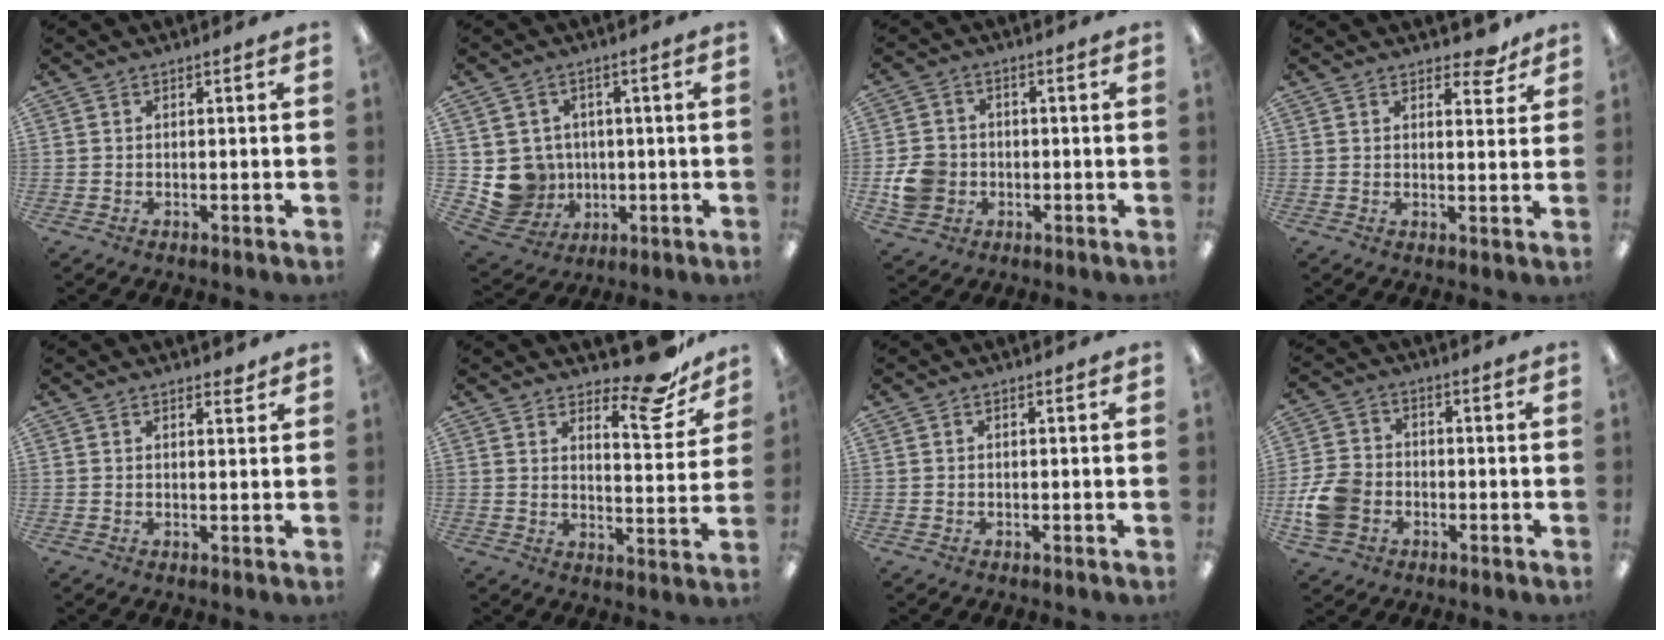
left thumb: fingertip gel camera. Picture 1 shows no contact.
{"total": 8.1, "force": [0.1, 8.0, 1.2], "torque": [-0.052, 0.000, 0.013]}
{"total": 7.6, "force": [-1.7, 6.8, 3.0], "torque": [-0.058, 0.015, -0.028]}
{"total": 4.8, "force": [3.7, 2.2, 2.2], "torque": [-0.012, -0.019, 0.059]}
{"total": 1.8, "force": [1.6, 0.5, 0.8], "torque": [-0.001, -0.008, 0.025]}
{"total": 12.9, "force": [10.0, 3.7, 7.1], "torque": [-0.079, -0.075, 0.166]}
{"total": 0.0}
{"total": 9.5, "force": [-2.7, 7.6, 5.1], "torque": [-0.106, 0.023, -0.048]}